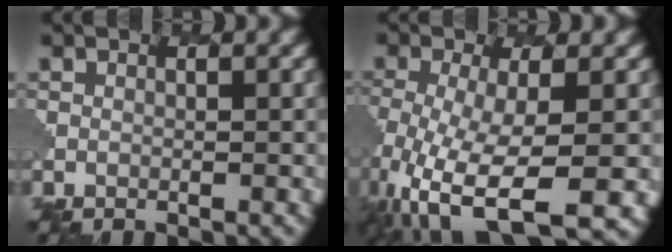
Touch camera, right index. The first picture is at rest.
{"total": 10.4, "force": [-4.4, 3.9, 8.5], "torque": [-0.169, -0.026, -0.072]}